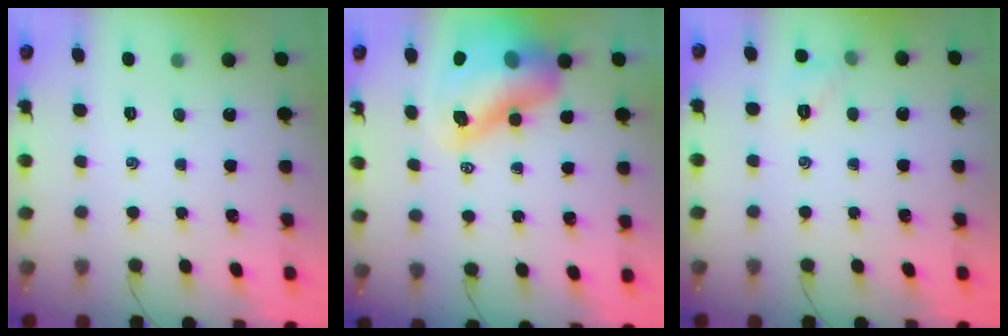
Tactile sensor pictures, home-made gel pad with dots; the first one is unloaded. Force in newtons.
{"total": 15.1, "press": 14.5, "slide": 4.1}
{"total": 5.9, "press": 5.6, "slide": 1.6}